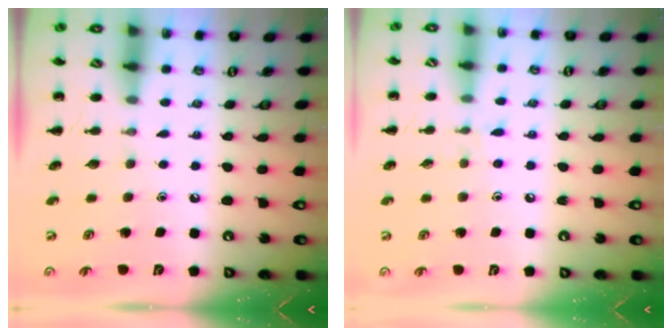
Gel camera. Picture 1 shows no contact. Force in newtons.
{"total": 6.0, "press": 5.6, "slide": 2.2}